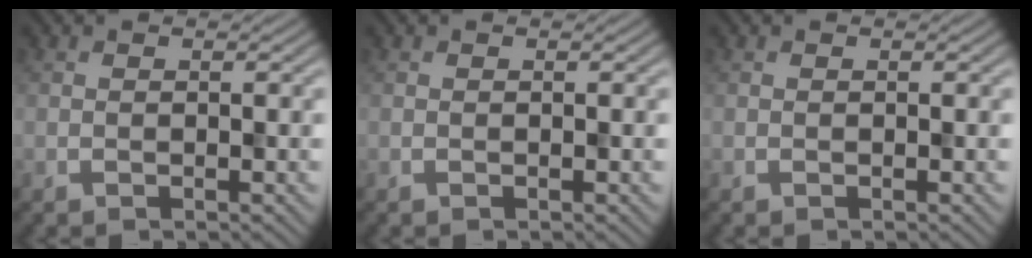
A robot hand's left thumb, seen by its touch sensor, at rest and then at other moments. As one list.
[{"total": 0.0}, {"total": 0.0}]